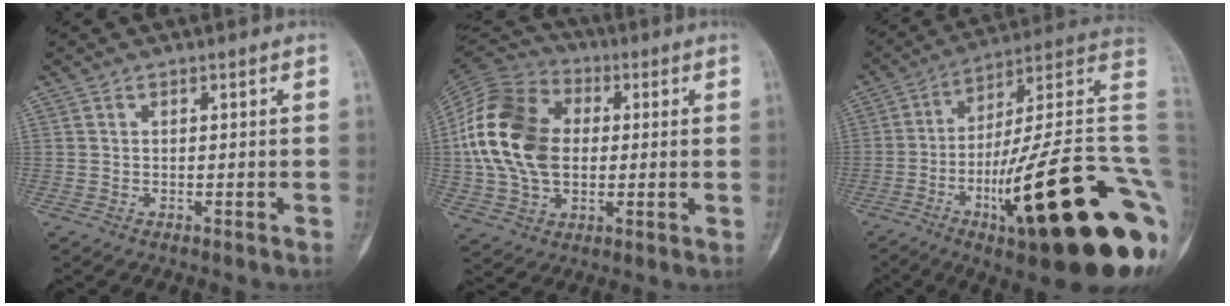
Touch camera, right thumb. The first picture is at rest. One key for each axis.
{"total": 19.8, "fx": 1.2, "fy": 14.0, "fz": 13.9, "tx": -0.262, "ty": 0.017, "tz": 0.021}
{"total": 34.0, "fx": -9.5, "fy": 7.0, "fz": 31.9, "tx": -0.376, "ty": 0.054, "tz": -0.149}